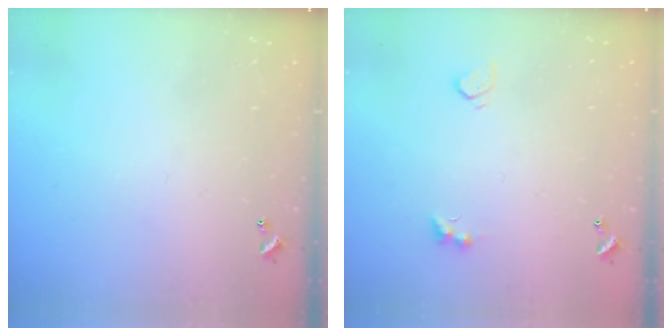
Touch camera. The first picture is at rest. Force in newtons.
{"total": 3.6, "press": 3.5, "slide": 0.9}